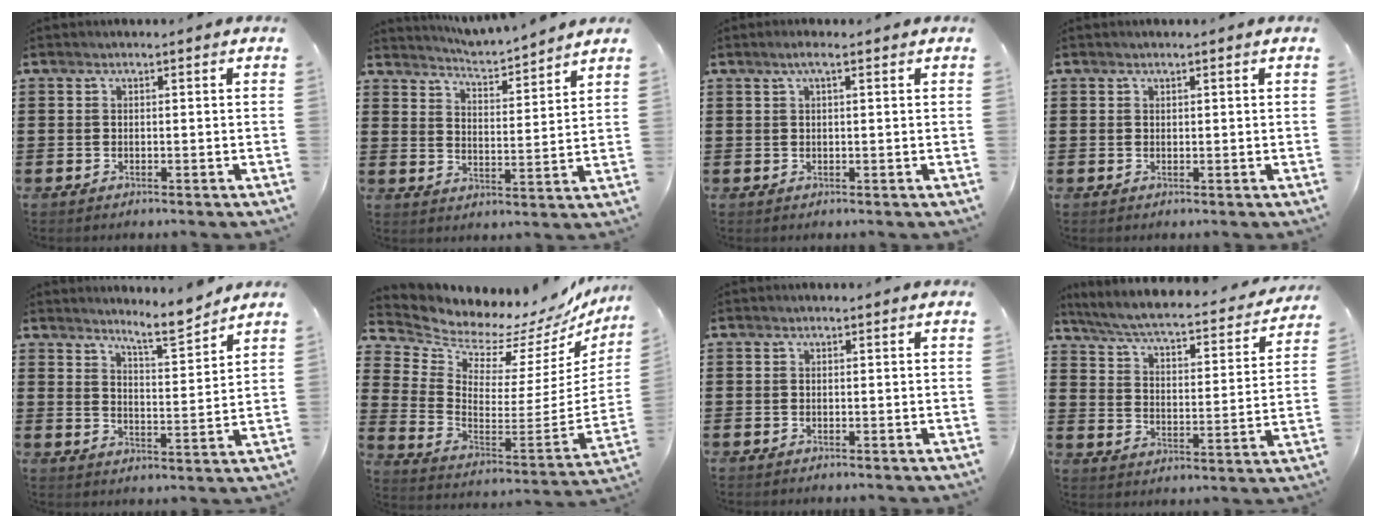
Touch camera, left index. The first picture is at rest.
{"total": 3.9, "force": [3.9, -0.7, 0.3], "torque": [-0.027, -0.037, 0.061]}
{"total": 1.8, "force": [0.8, 0.2, 1.6], "torque": [-0.031, 0.002, 0.014]}
{"total": 0.0}
{"total": 6.7, "force": [6.1, 0.5, 2.6], "torque": [-0.045, -0.039, 0.104]}
{"total": 6.1, "force": [5.9, 1.6, 0.4], "torque": [-0.044, -0.075, 0.095]}
{"total": 0.0}
{"total": 4.9, "force": [4.4, 0.1, 2.1], "torque": [-0.064, -0.037, 0.066]}